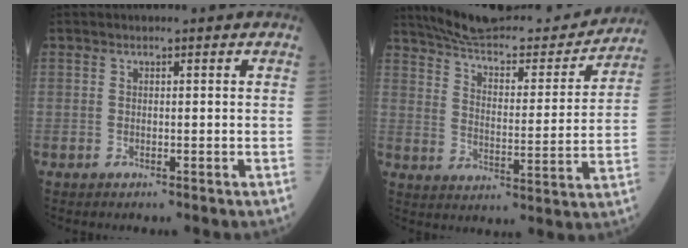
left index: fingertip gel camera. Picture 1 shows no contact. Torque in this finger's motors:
{"motor_torque": [1.04, -1.10, 0.27, 0.05]}